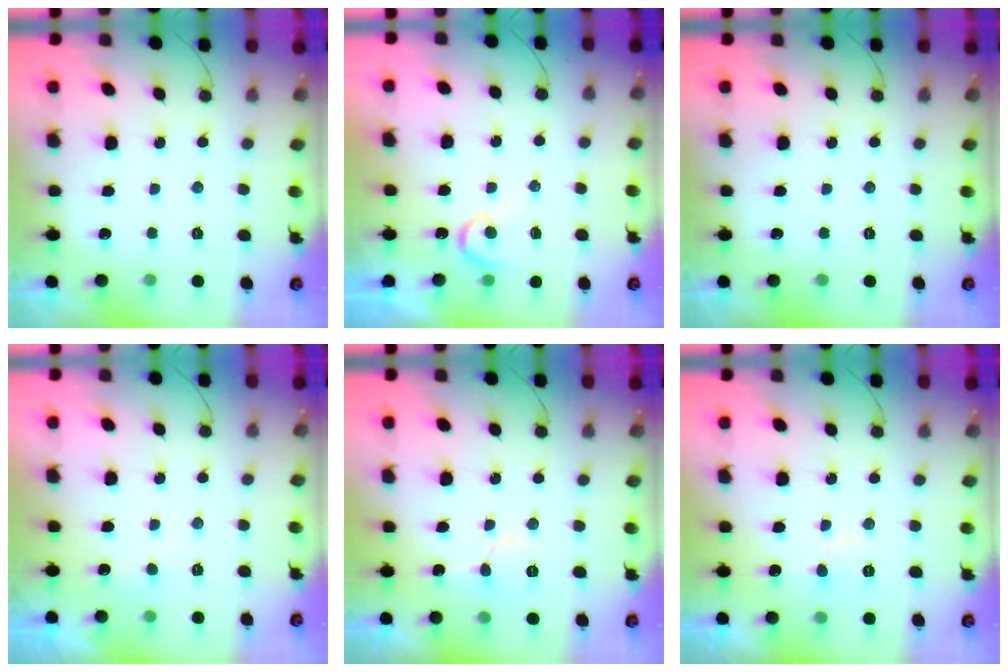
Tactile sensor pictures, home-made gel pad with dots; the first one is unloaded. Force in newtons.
{"total": 5.4, "press": 5.4, "slide": 0.5}
{"total": 0.0}
{"total": 3.3, "press": 3.3, "slide": 0.4}
{"total": 6.8, "press": 6.8, "slide": 0.7}
{"total": 7.7, "press": 7.7, "slide": 0.7}